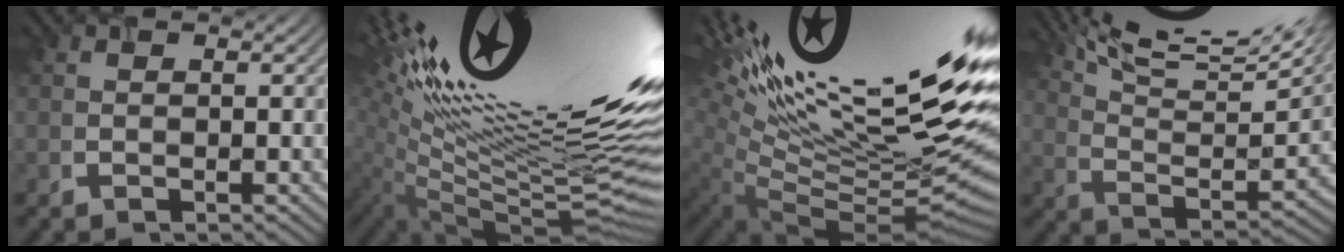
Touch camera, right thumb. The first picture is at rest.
{"total": 20.9, "force": [8.6, 4.6, 18.5], "torque": [-0.262, 0.060, 0.133]}
{"total": 20.1, "force": [9.0, 5.2, 17.2], "torque": [-0.240, 0.059, 0.142]}
{"total": 15.2, "force": [10.2, 3.3, 10.8], "torque": [-0.196, 0.004, 0.155]}